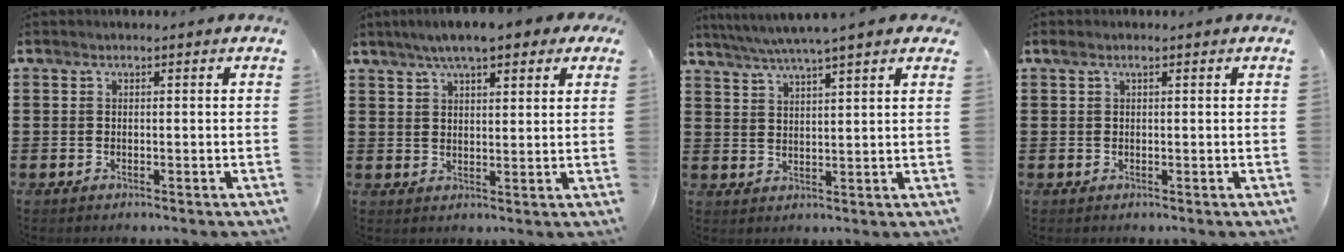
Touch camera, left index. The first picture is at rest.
{"total": 6.2, "force": [4.7, 1.5, 3.8], "torque": [-0.085, 0.004, 0.084]}
{"total": 5.1, "force": [4.3, 0.0, 2.7], "torque": [-0.064, -0.013, 0.074]}
{"total": 0.8, "force": [0.3, 0.2, 0.7], "torque": [-0.013, 0.002, 0.005]}